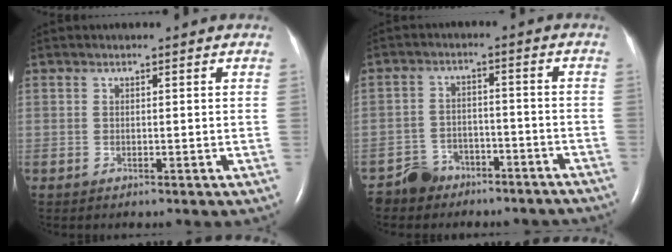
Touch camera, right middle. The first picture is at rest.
{"total": 8.0, "force": [-6.4, 4.7, 0.9], "torque": [-0.011, 0.017, -0.094]}